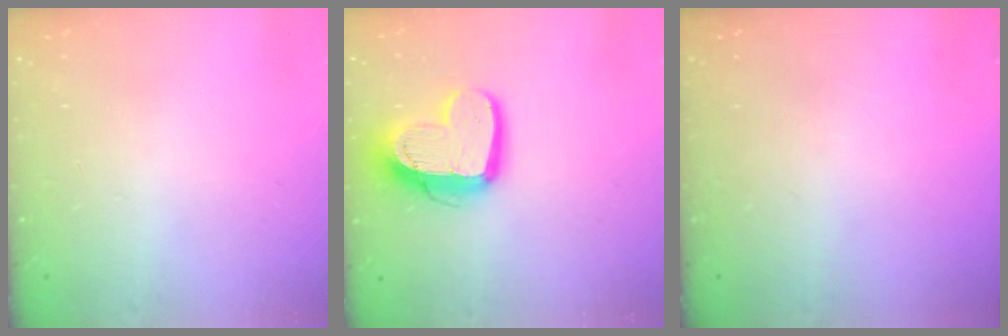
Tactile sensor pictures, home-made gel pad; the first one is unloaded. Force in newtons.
{"total": 15.0, "press": 14.9, "slide": 1.3}
{"total": 0.0}